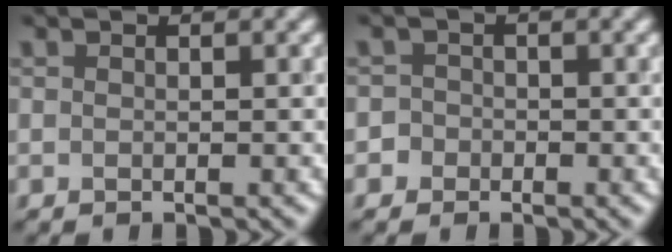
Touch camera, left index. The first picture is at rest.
{"total": 1.7, "force": [-0.5, 1.7, 0.1], "torque": [0.019, 0.015, -0.024]}